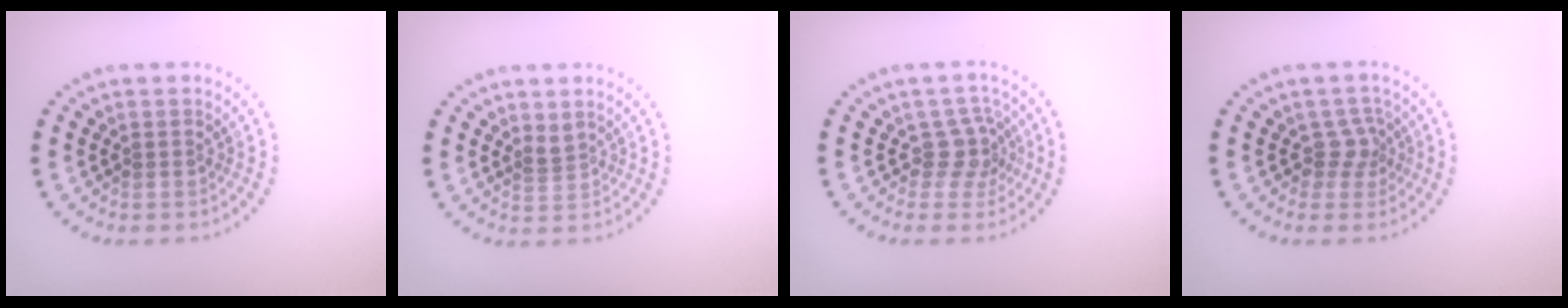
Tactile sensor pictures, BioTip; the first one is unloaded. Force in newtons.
{"total": 1.1, "press": 0.7, "slide": 0.8}
{"total": 2.4, "press": 1.9, "slide": 1.5}
{"total": 1.9, "press": 1.4, "slide": 1.3}